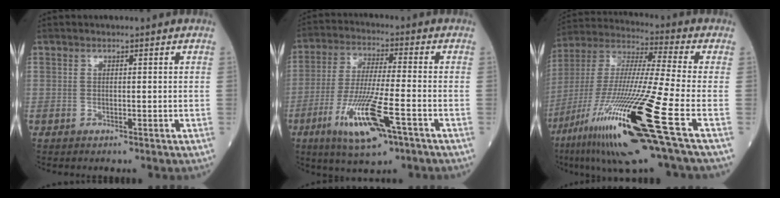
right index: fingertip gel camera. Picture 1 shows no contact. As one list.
[{"total": 12.9, "force": [-5.8, 1.3, 11.4], "torque": [-0.227, -0.026, -0.101]}, {"total": 23.7, "force": [-10.6, -0.2, 21.2], "torque": [-0.424, -0.058, -0.200]}]